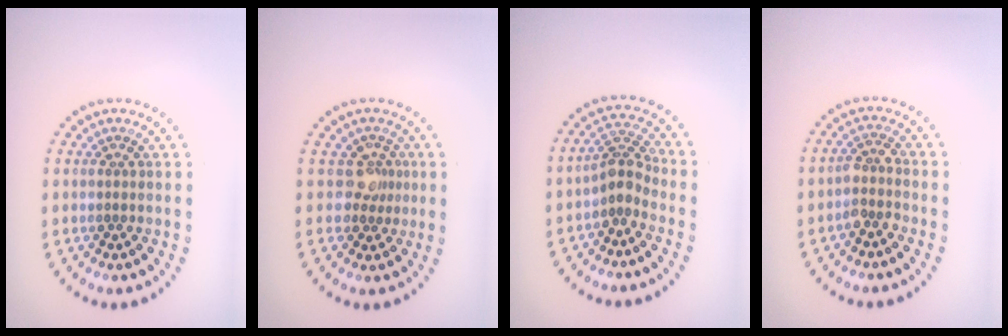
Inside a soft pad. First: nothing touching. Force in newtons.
{"total": 2.1, "press": 1.6, "slide": 1.4}
{"total": 2.5, "press": 1.9, "slide": 1.6}
{"total": 2.0, "press": 1.6, "slide": 1.2}